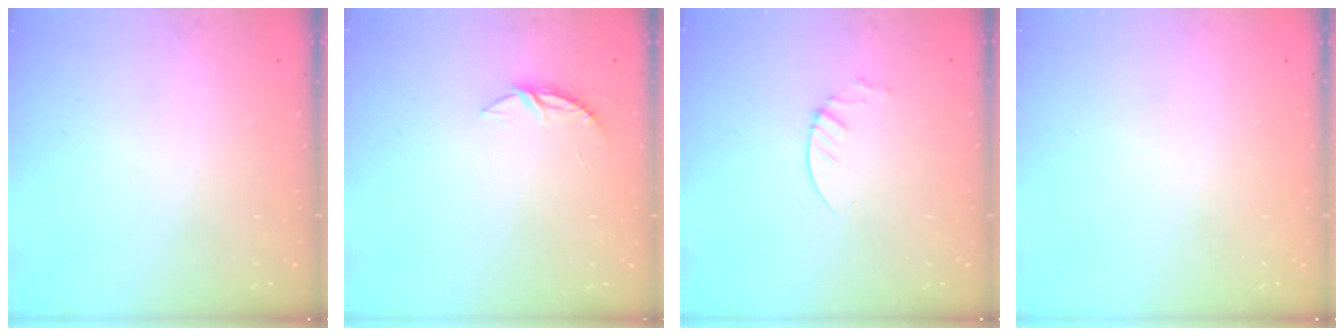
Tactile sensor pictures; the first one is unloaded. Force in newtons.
{"total": 3.7, "press": 3.6, "slide": 0.4}
{"total": 1.9, "press": 1.9, "slide": 0.2}
{"total": 0.0}